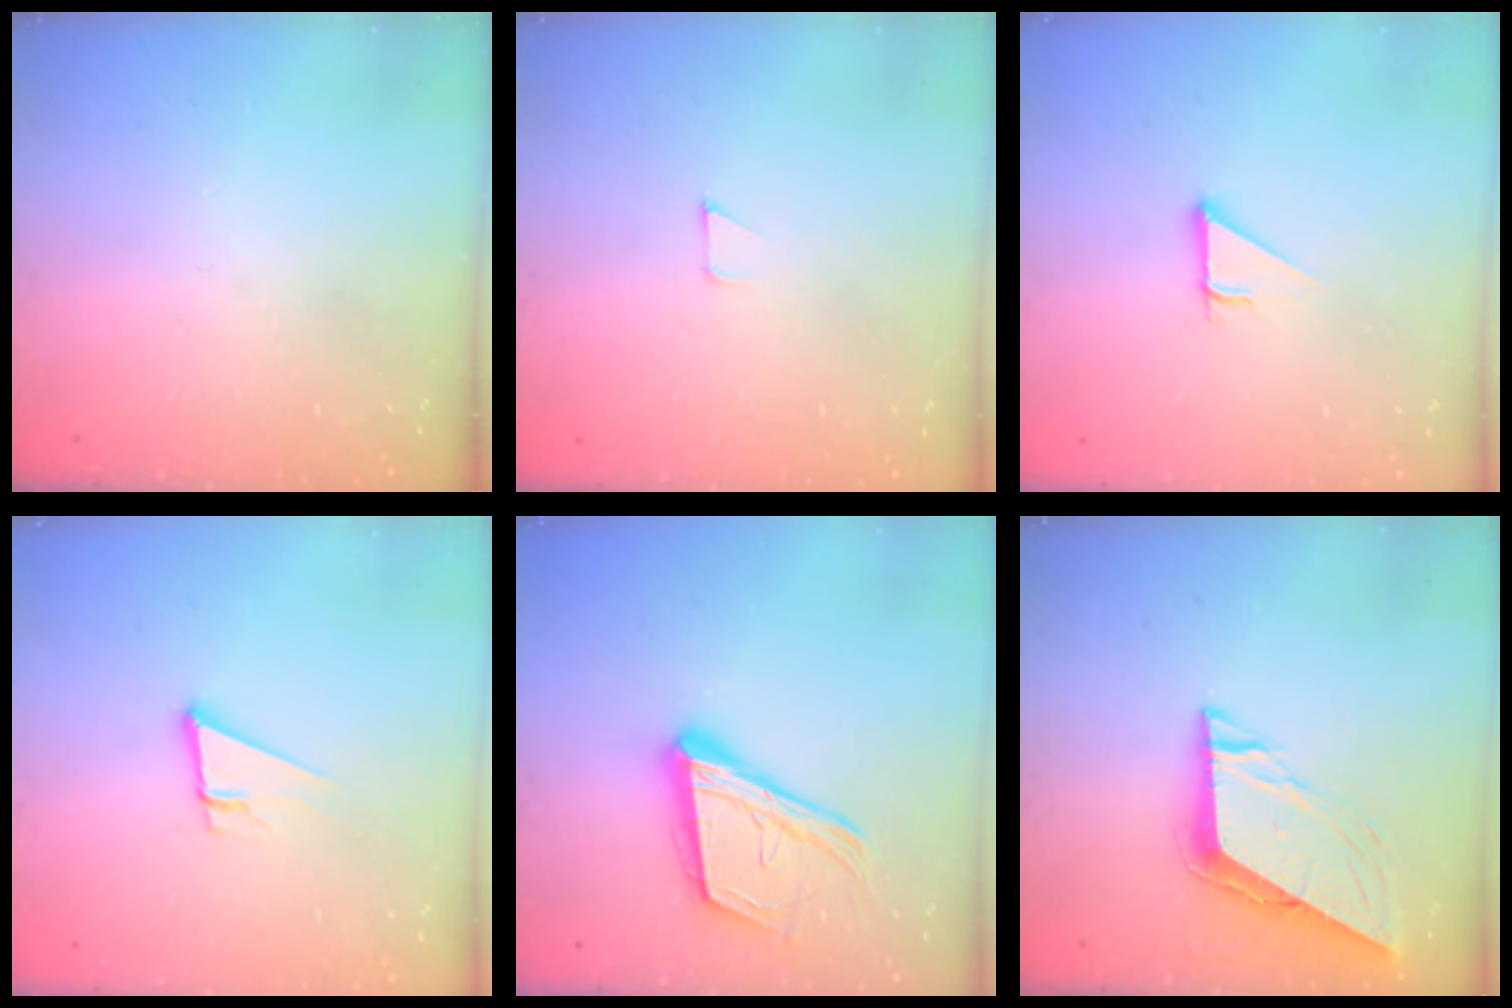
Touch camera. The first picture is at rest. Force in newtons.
{"total": 2.6, "press": 2.6, "slide": 0.2}
{"total": 2.7, "press": 2.7, "slide": 0.3}
{"total": 6.8, "press": 6.3, "slide": 2.5}
{"total": 17.9, "press": 17.3, "slide": 4.5}
{"total": 8.1, "press": 8.1, "slide": 0.3}